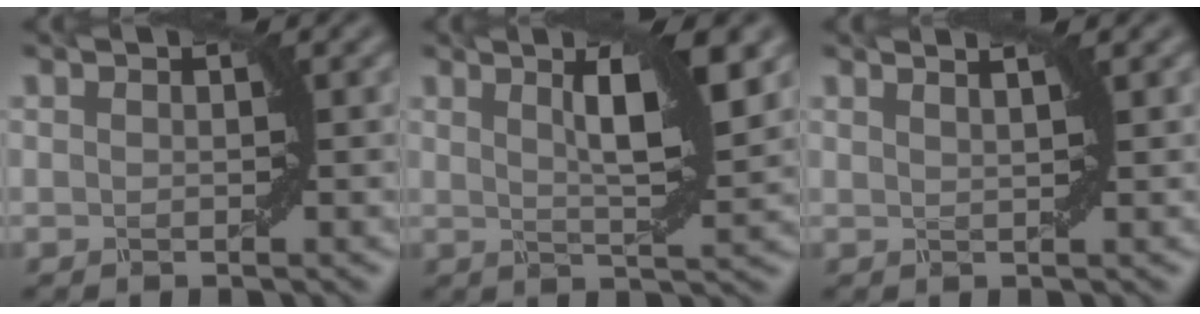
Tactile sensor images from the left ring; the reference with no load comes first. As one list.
[{"total": 5.8, "force": [2.1, 1.3, 5.3], "torque": [-0.072, 0.002, 0.035]}, {"total": 3.0, "force": [2.0, 1.3, 1.8], "torque": [-0.006, 0.014, -0.006]}]